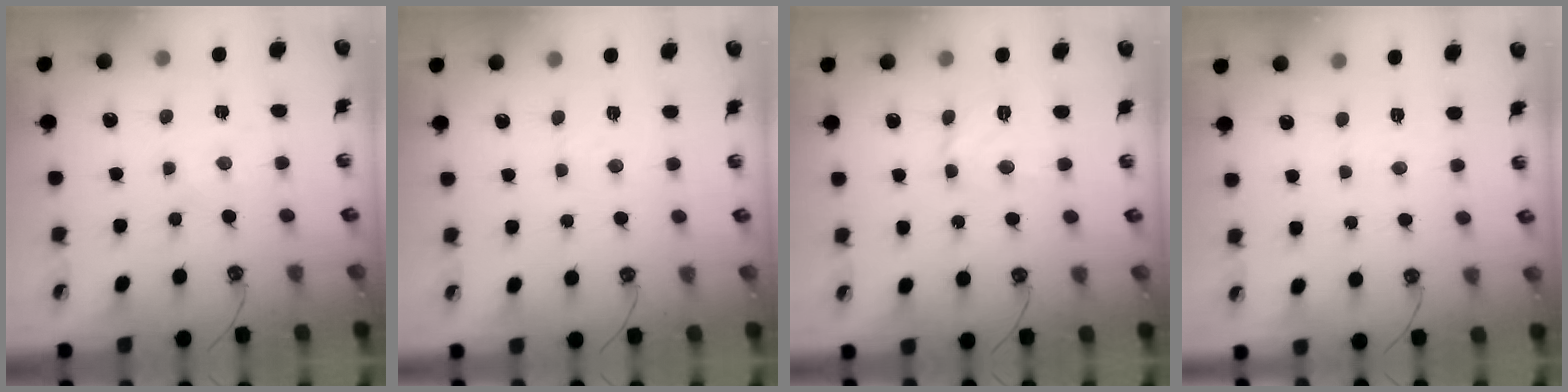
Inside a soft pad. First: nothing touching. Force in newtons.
{"total": 2.9, "press": 2.9, "slide": 0.5}
{"total": 10.2, "press": 10.1, "slide": 1.4}
{"total": 5.4, "press": 5.3, "slide": 0.6}